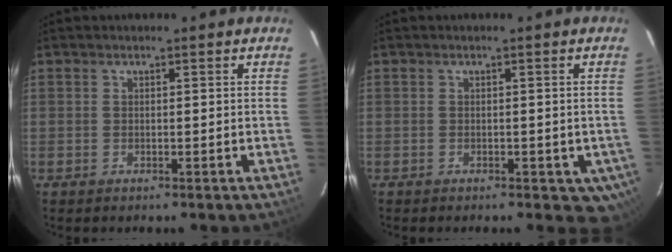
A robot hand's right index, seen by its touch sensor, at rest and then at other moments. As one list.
[{"total": 4.7, "force": [-1.8, 3.3, 2.9], "torque": [-0.025, 0.003, -0.013]}]